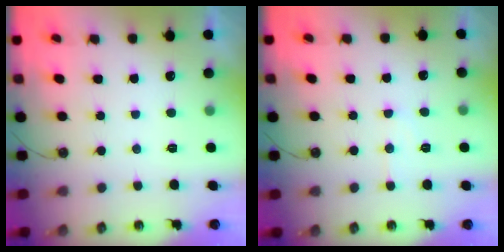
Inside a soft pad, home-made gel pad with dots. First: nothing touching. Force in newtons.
{"total": 5.9, "press": 5.9, "slide": 0.3}